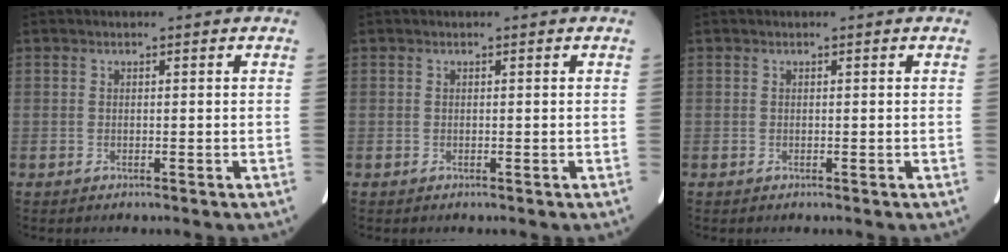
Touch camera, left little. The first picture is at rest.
{"total": 0.0}
{"total": 0.0}